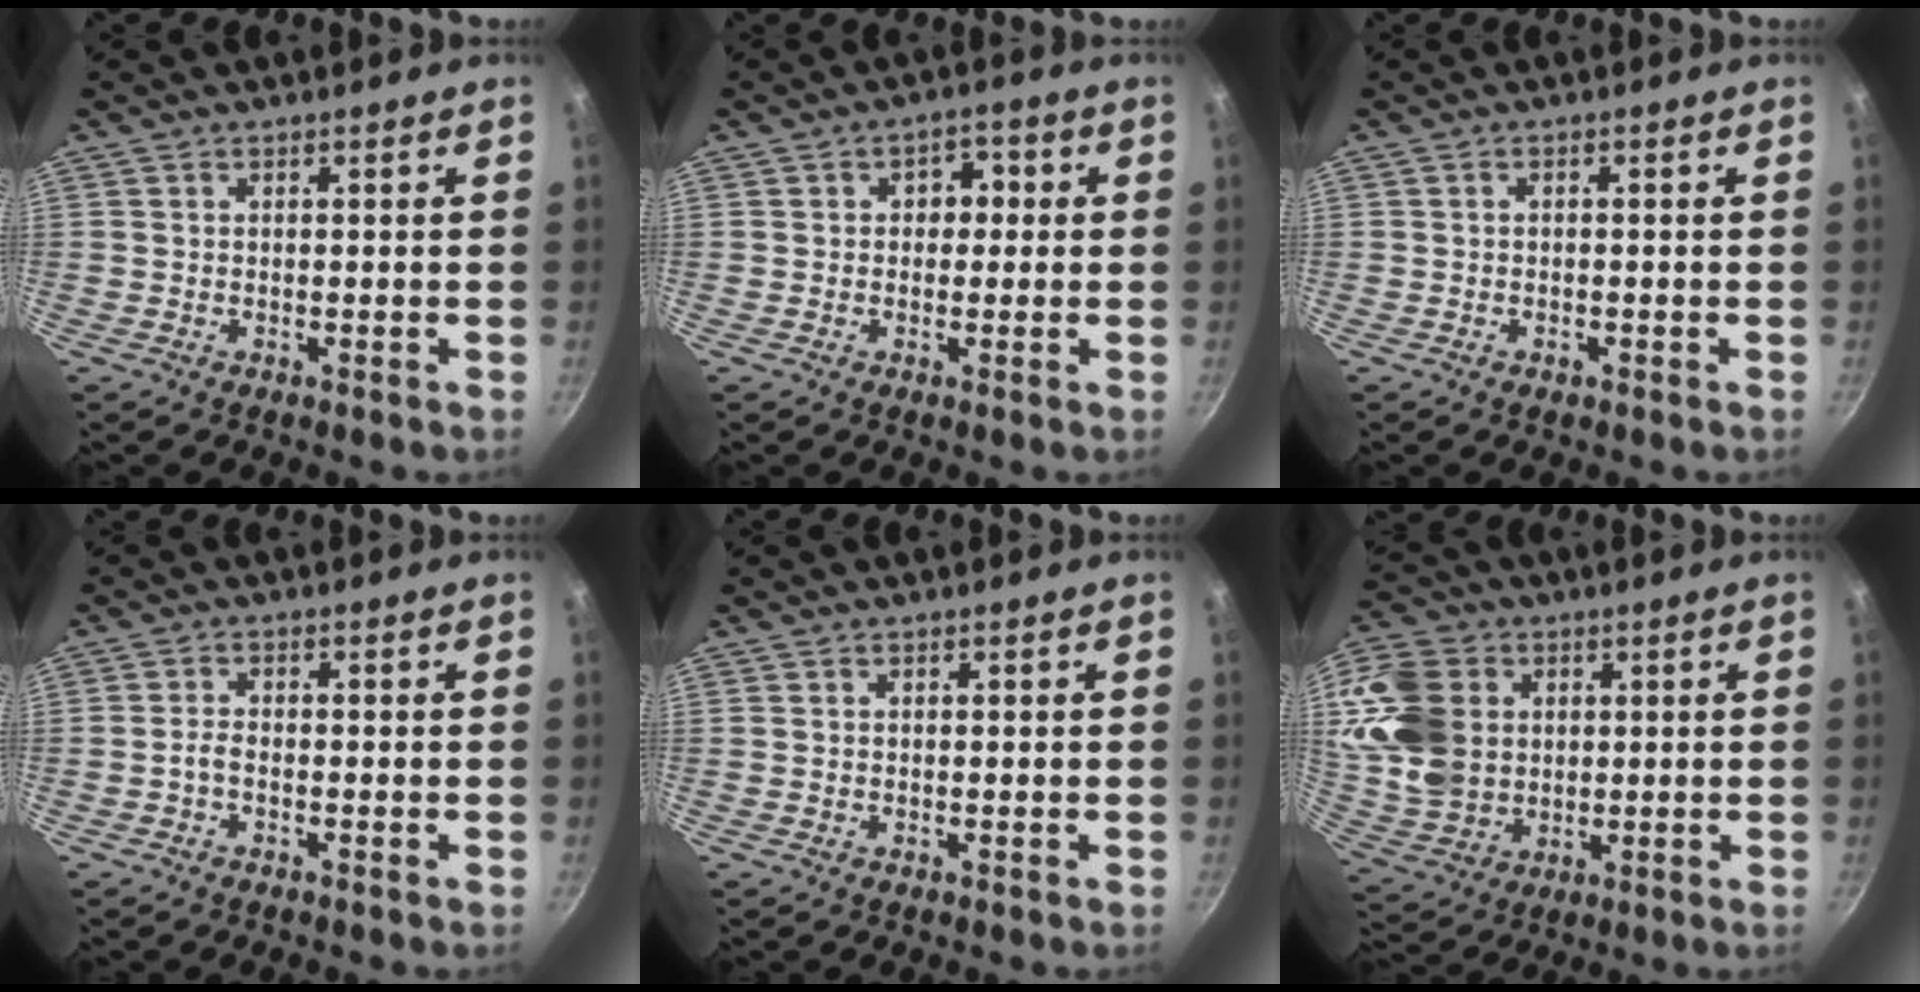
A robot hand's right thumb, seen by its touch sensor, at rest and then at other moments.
{"total": 4.3, "force": [0.5, 3.3, 2.6], "torque": [-0.001, 0.006, 0.001]}
{"total": 0.9, "force": [-0.4, 0.5, 0.5], "torque": [-0.010, 0.003, -0.009]}
{"total": 1.6, "force": [-0.9, 0.6, 1.2], "torque": [-0.026, 0.012, -0.021]}
{"total": 0.0}
{"total": 15.9, "force": [3.1, 12.7, 9.1], "torque": [-0.164, -0.003, 0.070]}